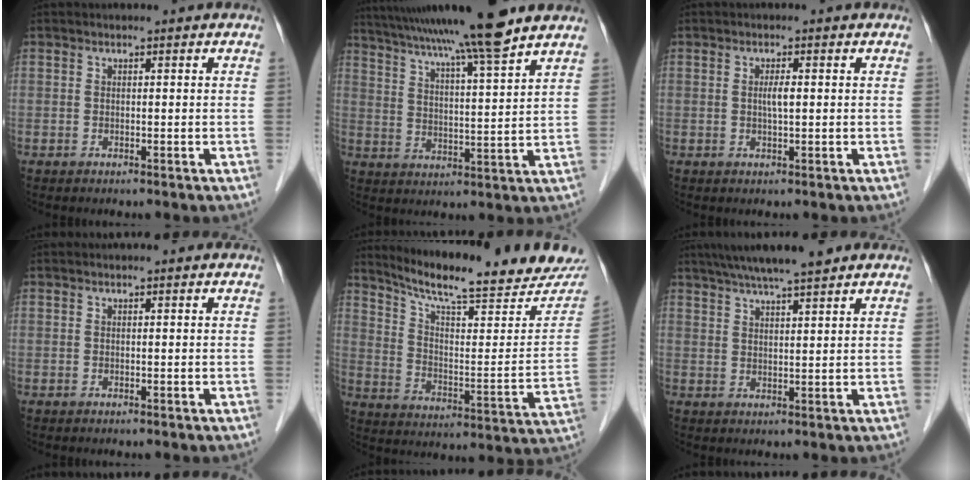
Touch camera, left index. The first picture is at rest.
{"total": 17.6, "force": [14.7, -1.1, 9.5], "torque": [-0.165, 0.005, 0.224]}
{"total": 1.8, "force": [-0.2, 0.1, 1.8], "torque": [-0.033, -0.004, -0.004]}
{"total": 0.0}
{"total": 22.8, "force": [20.5, 2.6, 9.6], "torque": [-0.150, -0.062, 0.279]}
{"total": 9.2, "force": [7.5, 0.2, 5.3], "torque": [-0.086, 0.022, 0.110]}